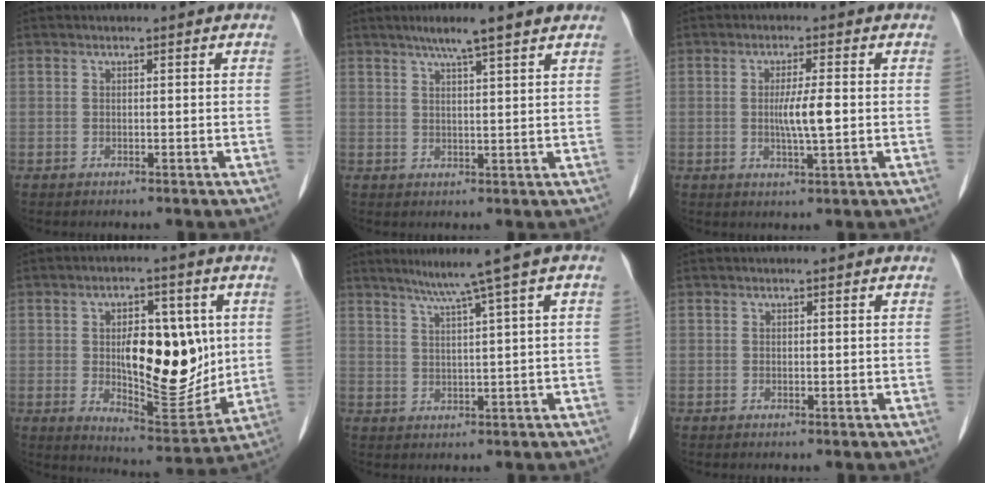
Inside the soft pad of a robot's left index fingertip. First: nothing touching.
{"total": 6.1, "force": [4.6, -0.2, 4.0], "torque": [-0.074, 0.014, 0.080]}
{"total": 4.4, "force": [-0.2, 0.3, 4.3], "torque": [-0.086, -0.006, -0.001]}
{"total": 14.4, "force": [1.3, 6.1, 13.0], "torque": [-0.196, -0.001, 0.033]}
{"total": 6.7, "force": [3.9, -1.3, 5.4], "torque": [-0.088, 0.017, 0.066]}
{"total": 0.0}